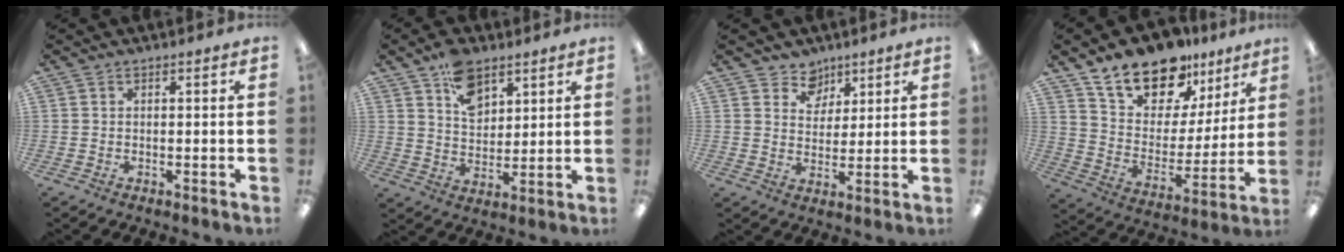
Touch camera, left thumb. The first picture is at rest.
{"total": 9.7, "force": [6.1, 6.0, 4.6], "torque": [-0.063, -0.026, 0.108]}
{"total": 6.5, "force": [4.4, 4.7, 0.3], "torque": [-0.001, -0.031, 0.080]}
{"total": 16.4, "force": [13.4, 8.1, 4.9], "torque": [-0.105, -0.095, 0.247]}